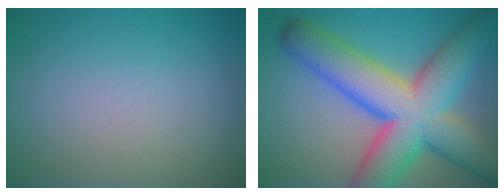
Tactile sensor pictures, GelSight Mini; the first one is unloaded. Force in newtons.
{"total": 13.6, "press": 13.6, "slide": 0.6}